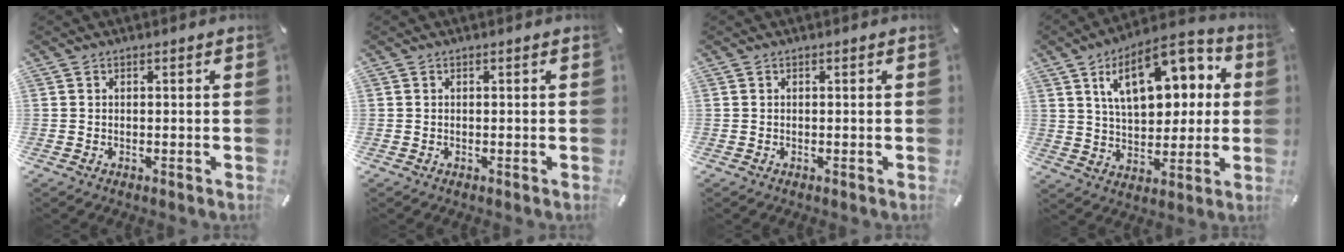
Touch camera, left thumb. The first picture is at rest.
{"total": 0.0}
{"total": 0.0}
{"total": 18.6, "force": [7.3, 10.3, 13.6], "torque": [-0.209, -0.012, 0.121]}